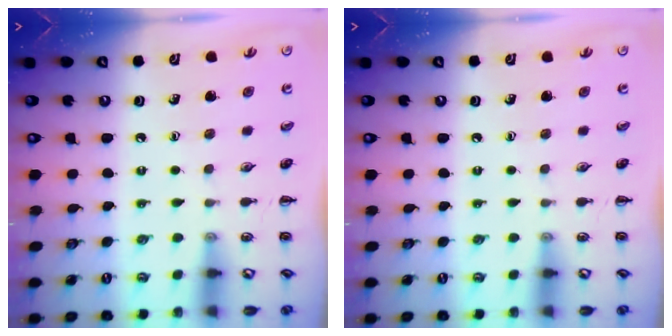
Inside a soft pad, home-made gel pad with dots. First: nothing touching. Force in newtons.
{"total": 0.0}